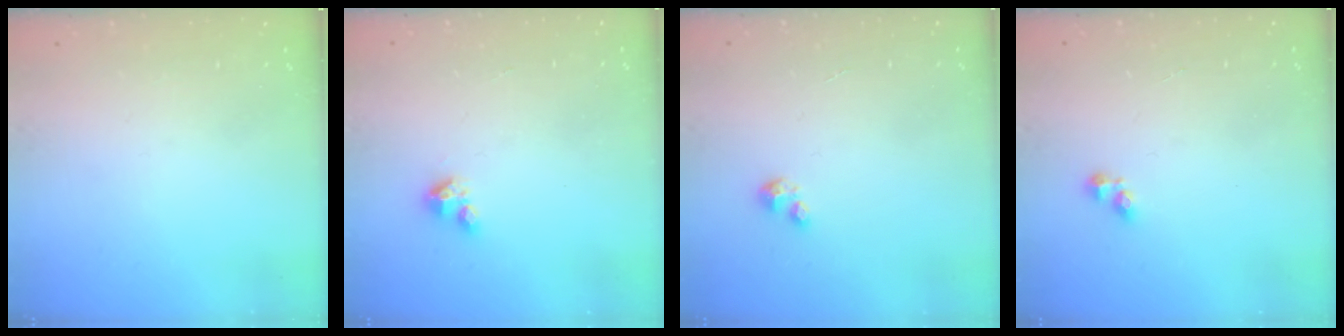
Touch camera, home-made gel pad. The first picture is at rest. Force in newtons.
{"total": 2.8, "press": 2.8, "slide": 0.2}
{"total": 2.0, "press": 2.0, "slide": 0.2}
{"total": 2.1, "press": 2.1, "slide": 0.3}